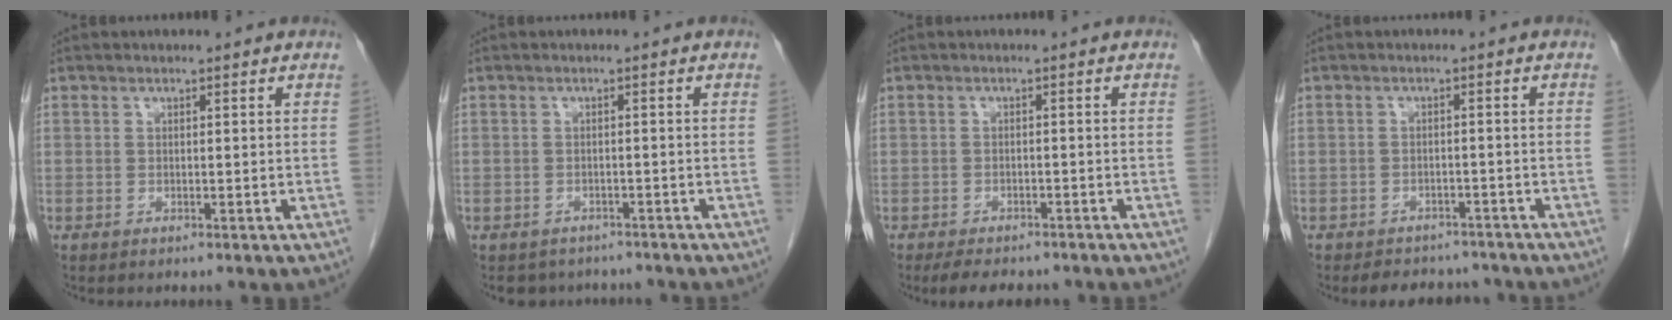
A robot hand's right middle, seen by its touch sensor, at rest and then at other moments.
{"total": 4.8, "force": [-4.2, 2.3, 0.1], "torque": [0.003, 0.005, -0.053]}
{"total": 7.1, "force": [-6.0, 2.6, 2.8], "torque": [-0.038, -0.004, -0.081]}
{"total": 6.3, "force": [-5.7, 2.5, 1.0], "torque": [-0.007, 0.003, -0.071]}